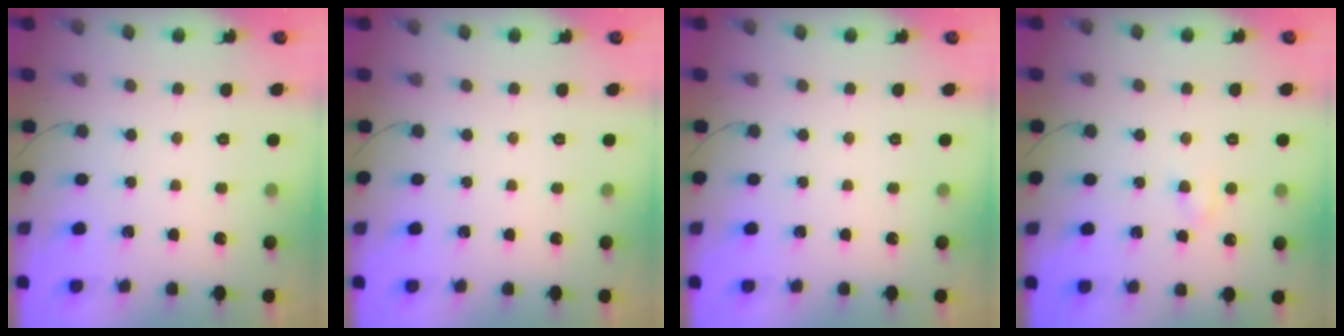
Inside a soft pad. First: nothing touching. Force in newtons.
{"total": 0.0}
{"total": 0.0}
{"total": 2.2, "press": 2.0, "slide": 0.8}